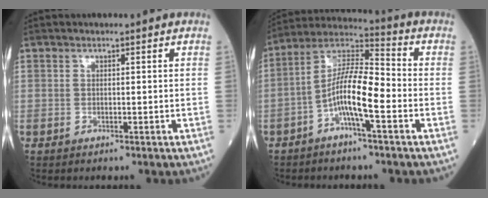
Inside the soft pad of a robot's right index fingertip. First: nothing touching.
{"total": 10.6, "force": [-3.4, 1.9, 9.9], "torque": [-0.193, 0.021, -0.066]}